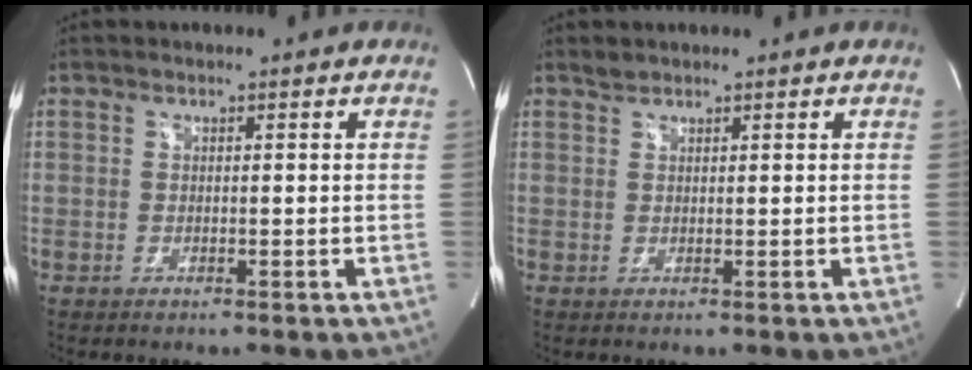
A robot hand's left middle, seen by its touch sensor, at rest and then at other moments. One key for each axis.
{"total": 0.8, "fx": 0.8, "fy": 0.2, "fz": -0.1, "tx": -0.002, "ty": 0.001, "tz": 0.018}